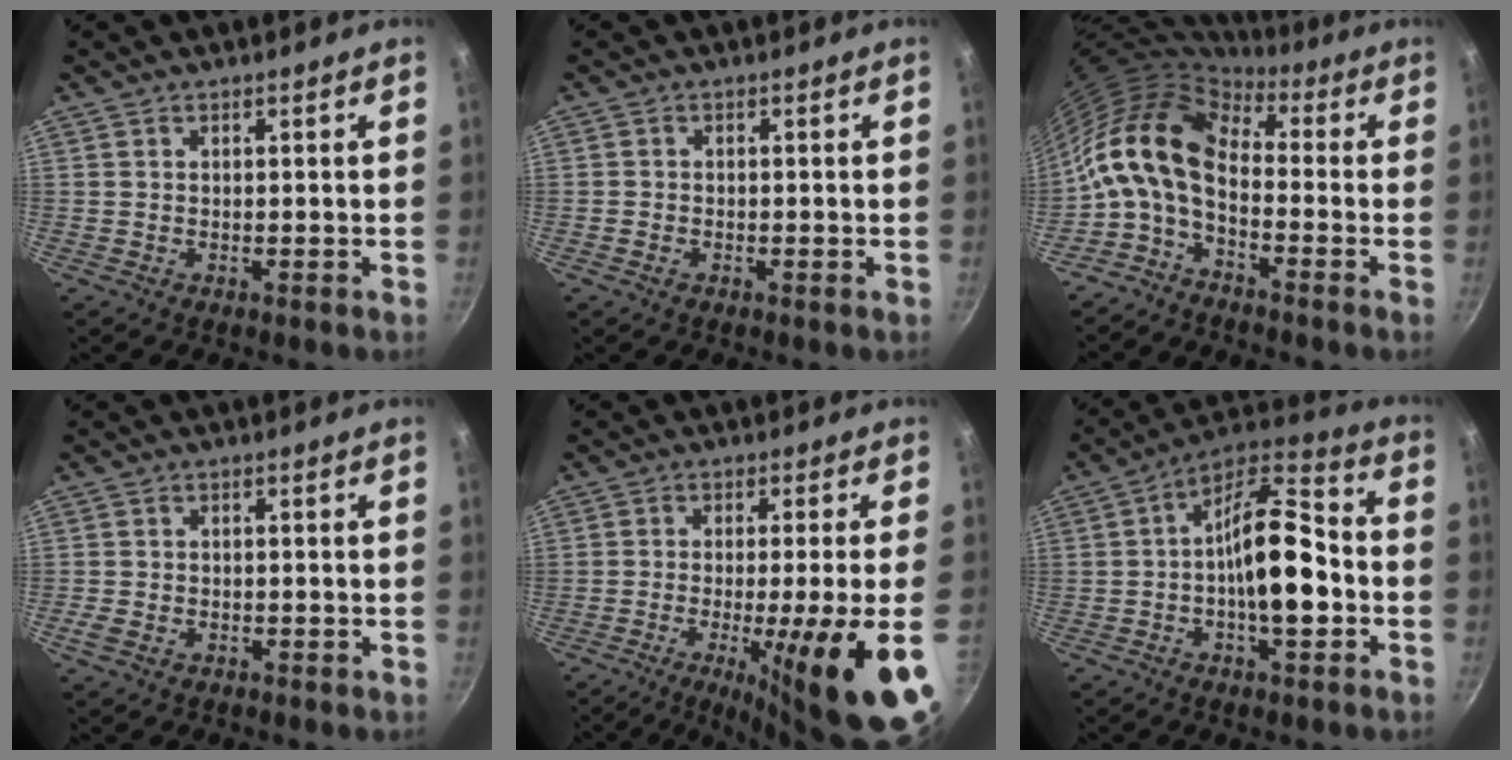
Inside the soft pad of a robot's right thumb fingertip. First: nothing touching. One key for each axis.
{"total": 1.2, "fx": -0.7, "fy": 0.9, "fz": 0.5, "tx": -0.011, "ty": 0.002, "tz": -0.012}
{"total": 13.7, "fx": -1.9, "fy": 7.8, "fz": 11.1, "tx": -0.206, "ty": 0.035, "tz": -0.057}
{"total": 2.8, "fx": -1.1, "fy": 1.9, "fz": 1.7, "tx": -0.033, "ty": 0.002, "tz": -0.020}
{"total": 17.8, "fx": -5.2, "fy": 1.8, "fz": 16.9, "tx": -0.241, "ty": -0.006, "tz": -0.066}
{"total": 15.8, "fx": -2.5, "fy": 6.8, "fz": 14.0, "tx": -0.203, "ty": 0.047, "tz": -0.054}